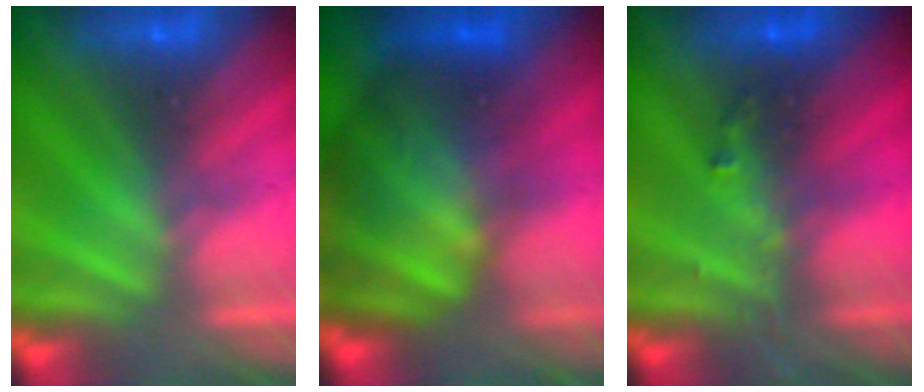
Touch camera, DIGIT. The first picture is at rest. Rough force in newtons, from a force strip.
{"total": 7.7}
{"total": 2.9}